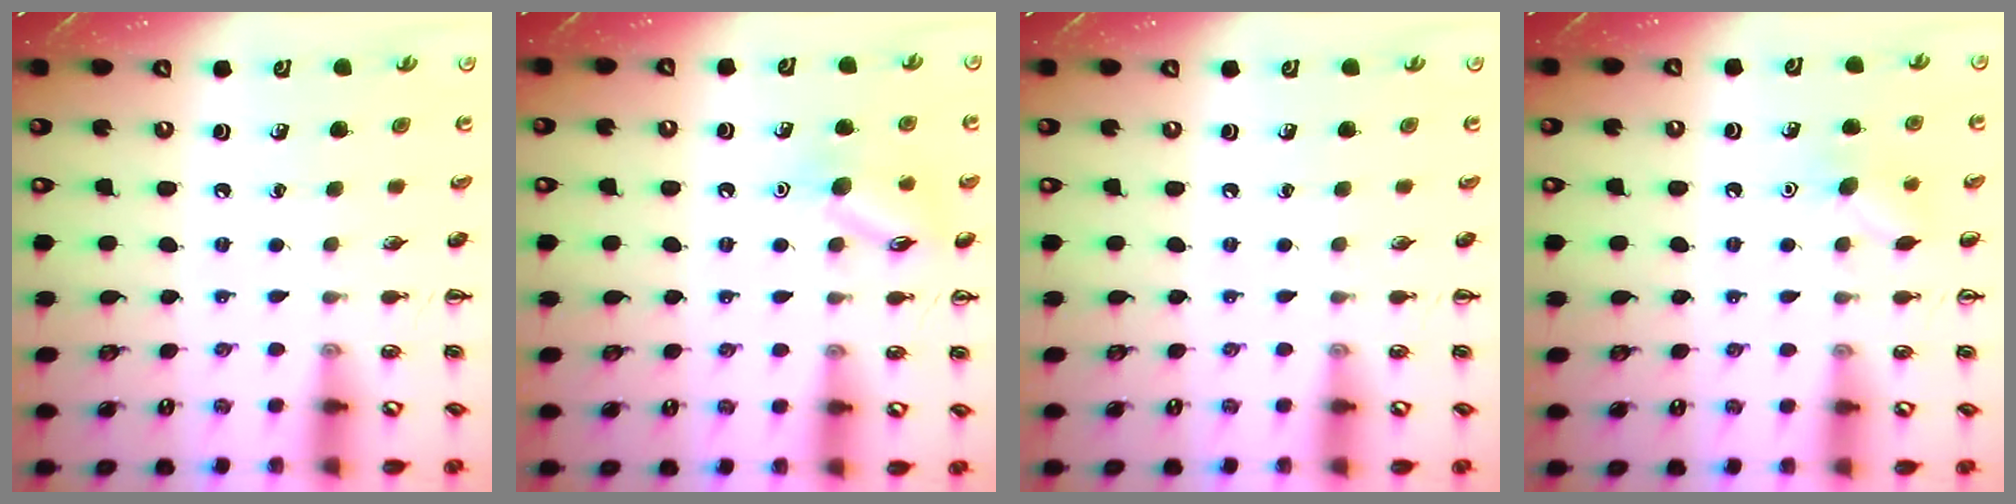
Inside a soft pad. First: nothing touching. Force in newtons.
{"total": 10.5, "press": 10.5, "slide": 0.6}
{"total": 0.0}
{"total": 6.5, "press": 6.3, "slide": 1.7}